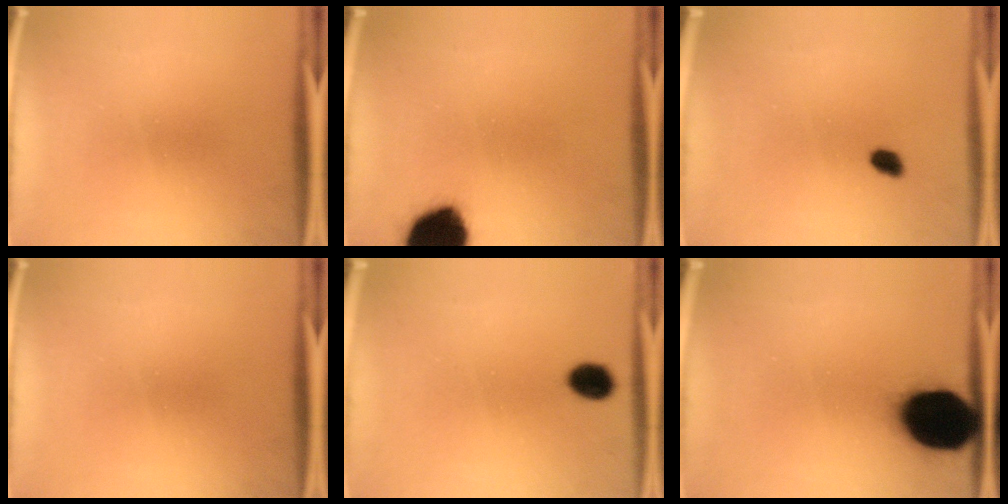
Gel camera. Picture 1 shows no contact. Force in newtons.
{"total": 15.9}
{"total": 1.4}
{"total": 0.0}
{"total": 4.6}
{"total": 20.1}